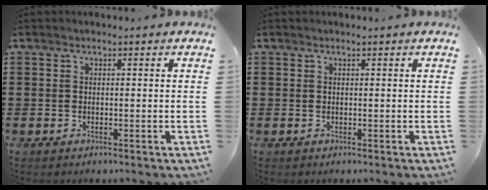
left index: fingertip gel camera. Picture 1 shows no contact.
{"total": 0.0}